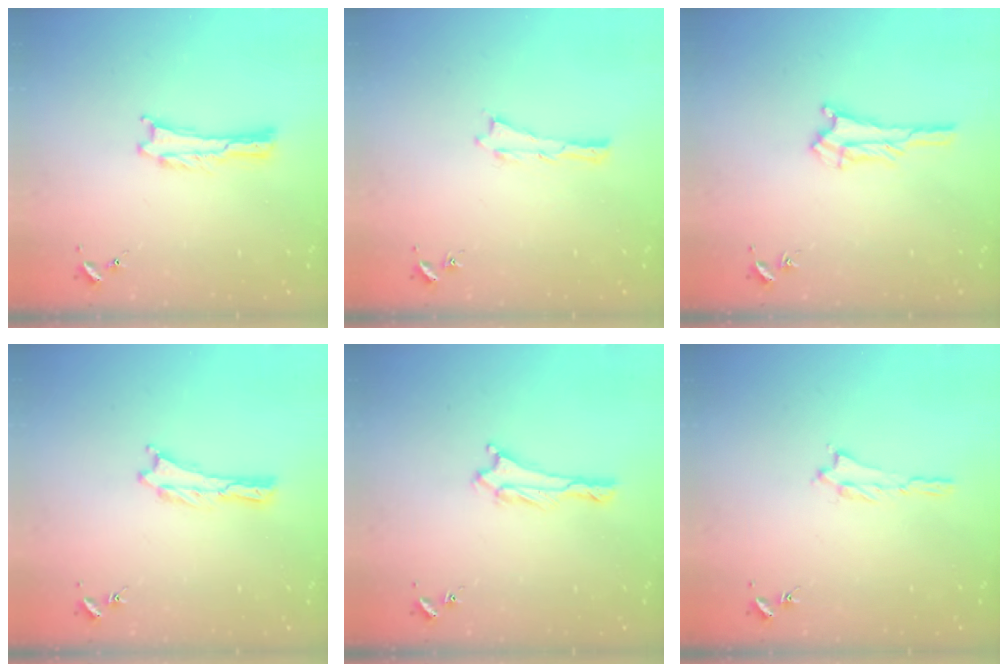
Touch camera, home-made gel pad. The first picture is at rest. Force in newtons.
{"total": 0.0}
{"total": 2.3, "press": 2.2, "slide": 0.2}
{"total": 0.0}
{"total": 1.4, "press": 1.4, "slide": 0.2}
{"total": 1.2, "press": 1.2, "slide": 0.3}